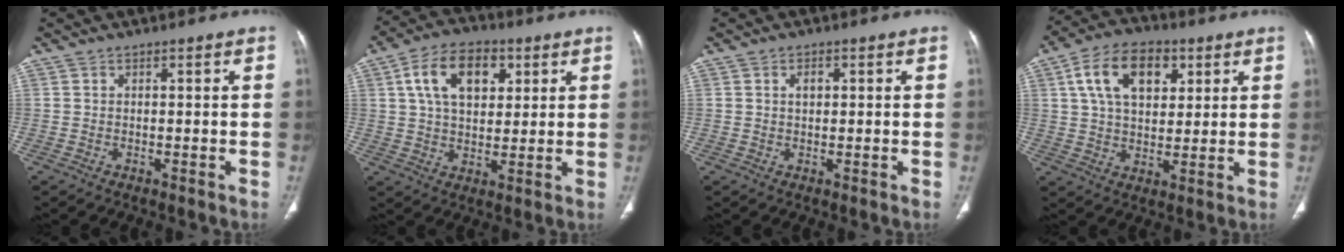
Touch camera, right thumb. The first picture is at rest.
{"total": 13.0, "force": [4.6, 8.1, 9.2], "torque": [-0.130, -0.003, 0.076]}
{"total": 1.8, "force": [0.5, 1.1, 1.3], "torque": [-0.020, 0.001, 0.008]}
{"total": 14.0, "force": [5.1, 8.6, 9.7], "torque": [-0.142, -0.004, 0.087]}